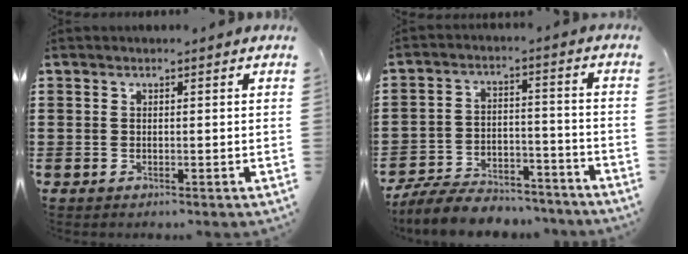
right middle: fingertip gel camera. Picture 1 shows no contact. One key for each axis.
{"total": 8.3, "fx": -7.8, "fy": 1.8, "fz": 2.3, "tx": -0.041, "ty": 0.023, "tz": -0.151}